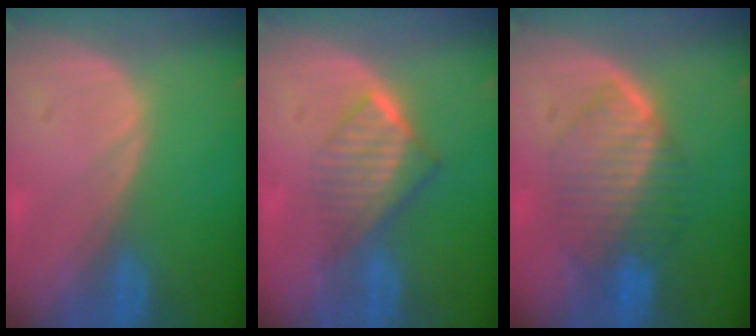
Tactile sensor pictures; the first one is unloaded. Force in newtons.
{"total": 6.5, "press": 5.5, "slide": 3.4}
{"total": 7.2, "press": 7.2, "slide": 0.4}